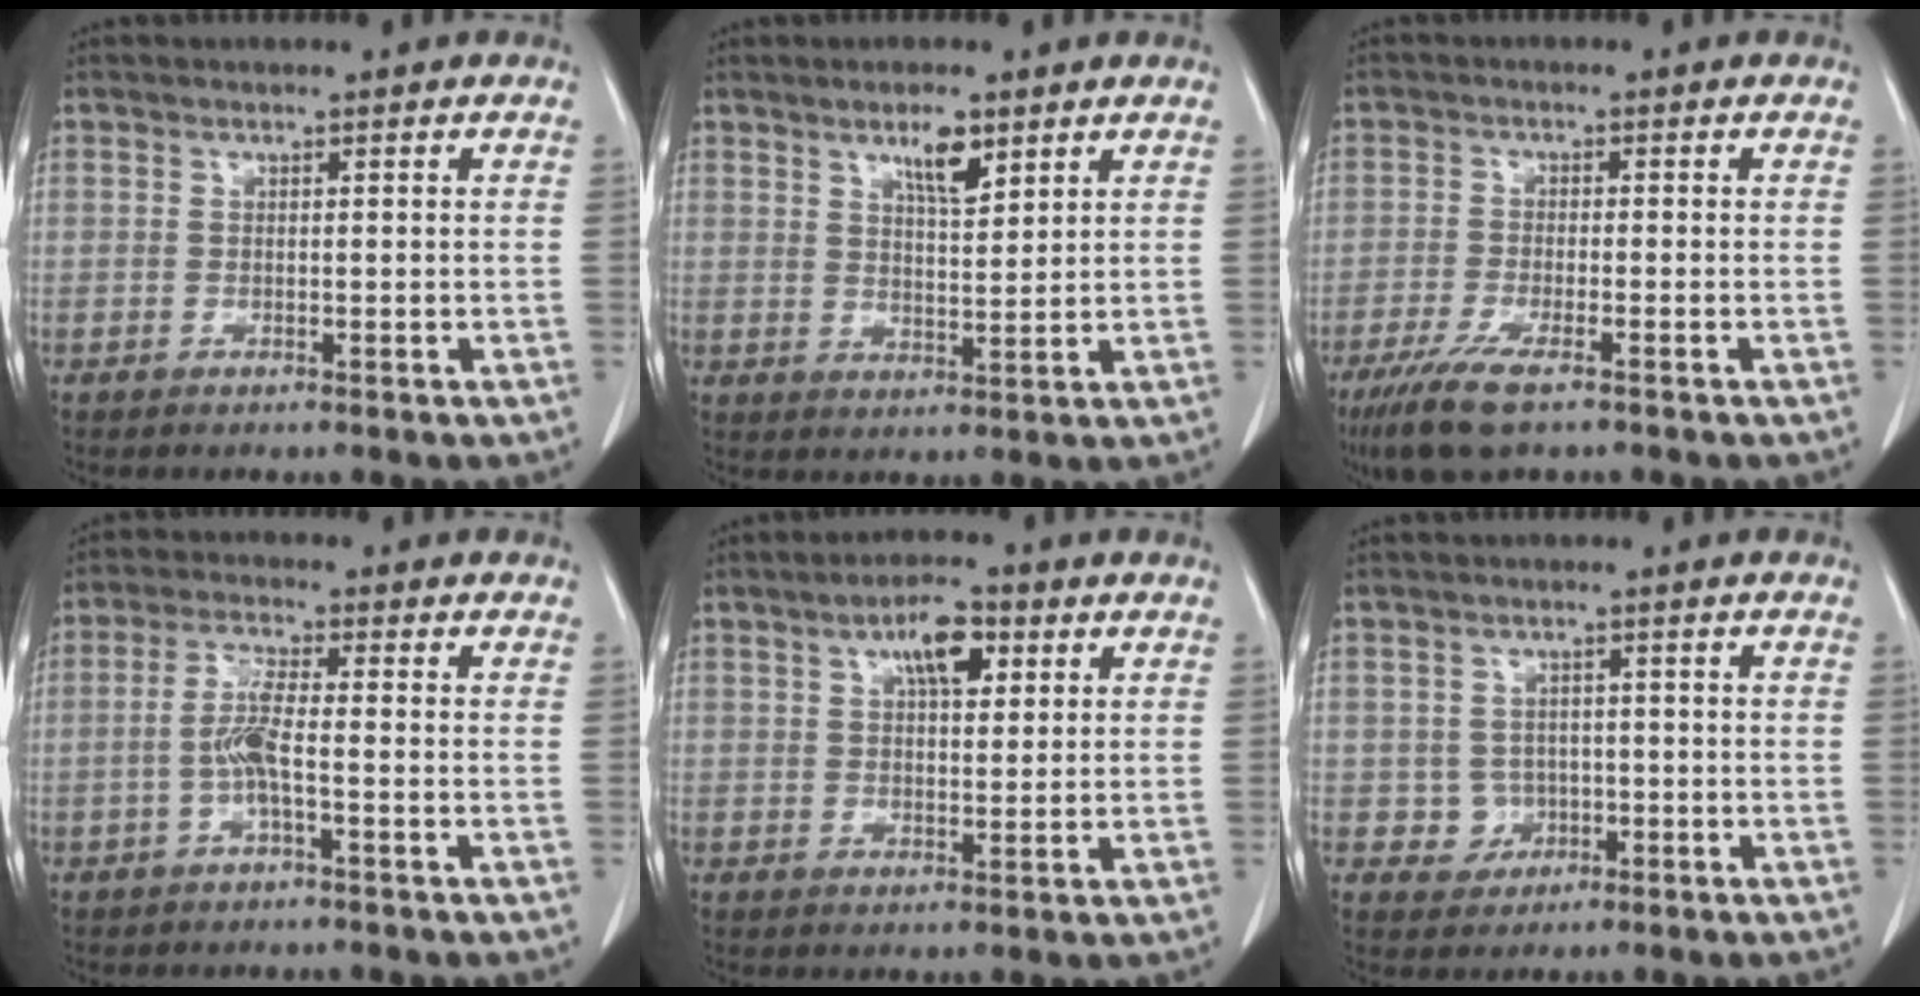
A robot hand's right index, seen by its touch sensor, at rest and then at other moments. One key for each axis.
{"total": 4.9, "fx": 3.1, "fy": 1.2, "fz": 3.7, "tx": -0.067, "ty": -0.003, "tz": 0.053}
{"total": 7.5, "fx": -4.9, "fy": 1.4, "fz": 5.5, "tx": -0.103, "ty": -0.019, "tz": -0.080}
{"total": 4.7, "fx": -1.2, "fy": 0.4, "fz": 4.6, "tx": -0.099, "ty": 0.005, "tz": -0.024}
{"total": 6.2, "fx": 2.7, "fy": 2.2, "fz": 5.1, "tx": -0.087, "ty": 0.009, "tz": 0.042}
{"total": 3.7, "fx": -0.5, "fy": 3.6, "fz": 0.2, "tx": 0.012, "ty": 0.012, "tz": 0.003}